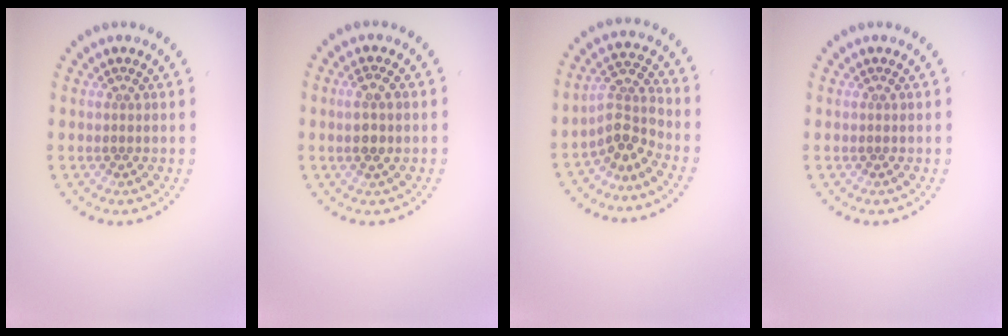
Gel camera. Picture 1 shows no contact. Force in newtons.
{"total": 2.1, "press": 2.0, "slide": 0.6}
{"total": 3.2, "press": 2.3, "slide": 2.2}
{"total": 0.0}